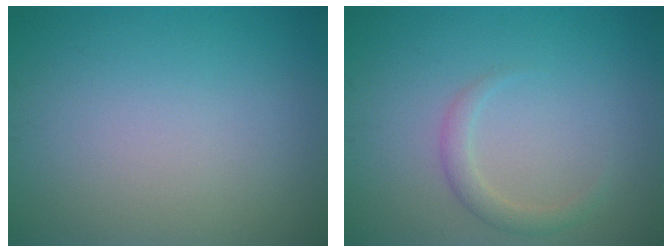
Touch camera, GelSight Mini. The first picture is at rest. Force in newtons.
{"total": 1.6, "press": 1.6, "slide": 0.1}